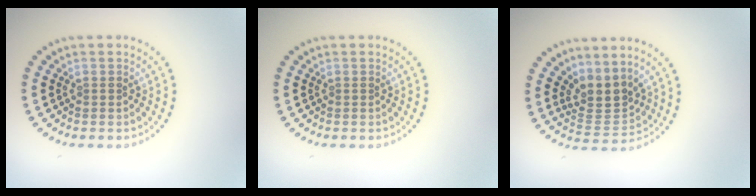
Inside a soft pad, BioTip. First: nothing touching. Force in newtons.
{"total": 0.0}
{"total": 3.2, "press": 2.4, "slide": 2.1}